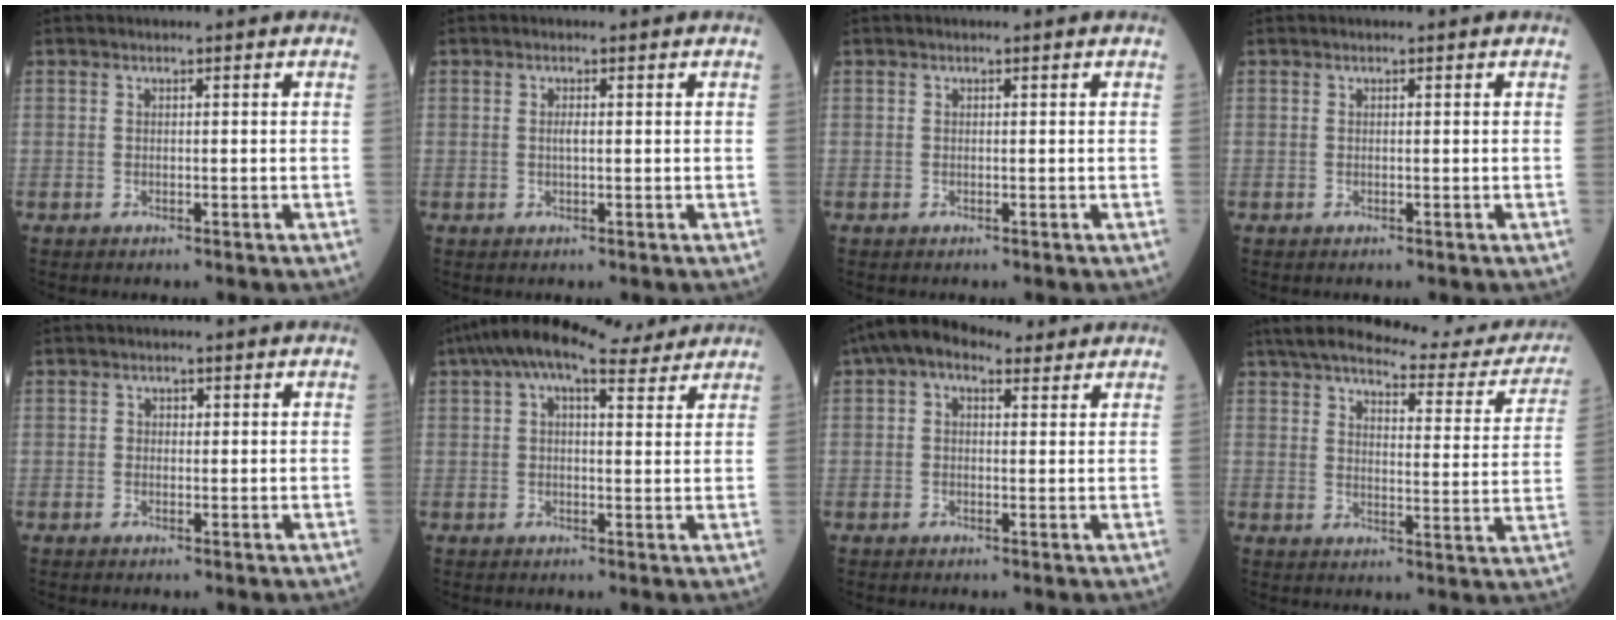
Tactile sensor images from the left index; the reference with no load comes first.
{"total": 1.0, "force": [0.1, 0.2, 1.0], "torque": [-0.022, 0.000, 0.001]}
{"total": 0.0}
{"total": 0.0}
{"total": 1.0, "force": [0.2, 0.8, 0.6], "torque": [-0.009, 0.004, 0.001]}
{"total": 10.4, "force": [8.1, 3.0, 5.8], "torque": [-0.105, 0.046, 0.119]}
{"total": 6.9, "force": [4.3, 3.6, 4.0], "torque": [-0.077, 0.045, 0.069]}
{"total": 21.9, "force": [19.7, 4.1, 8.5], "torque": [-0.114, -0.034, 0.236]}